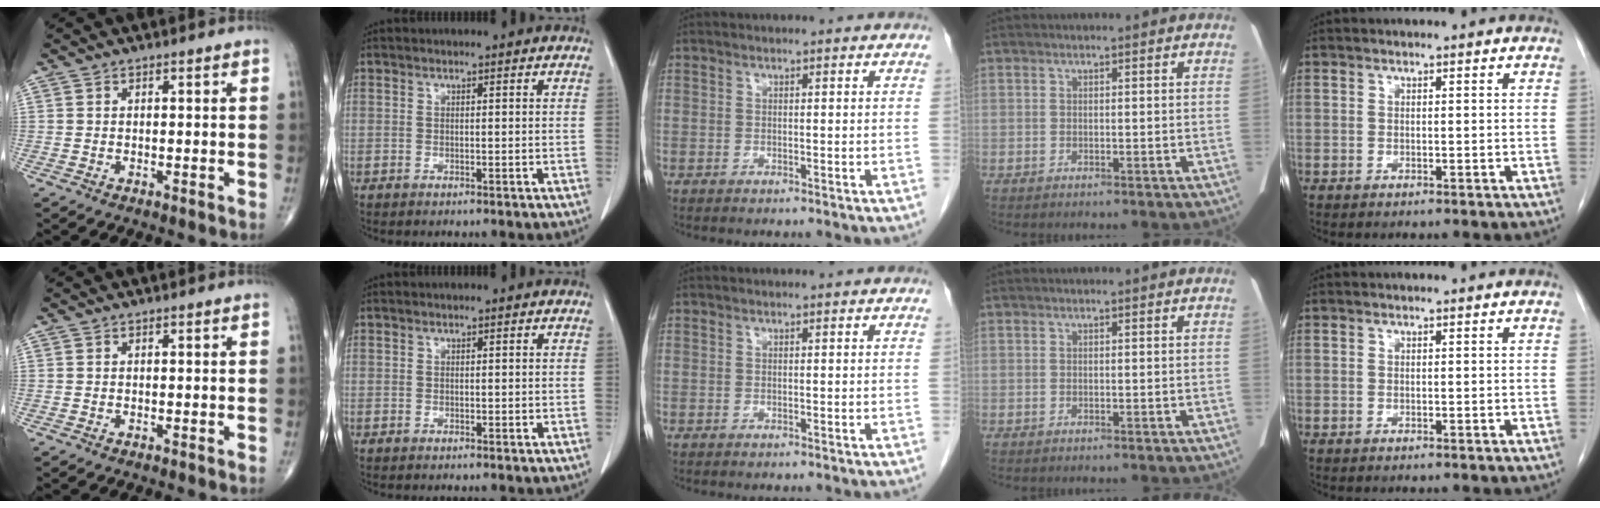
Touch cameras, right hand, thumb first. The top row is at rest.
{}